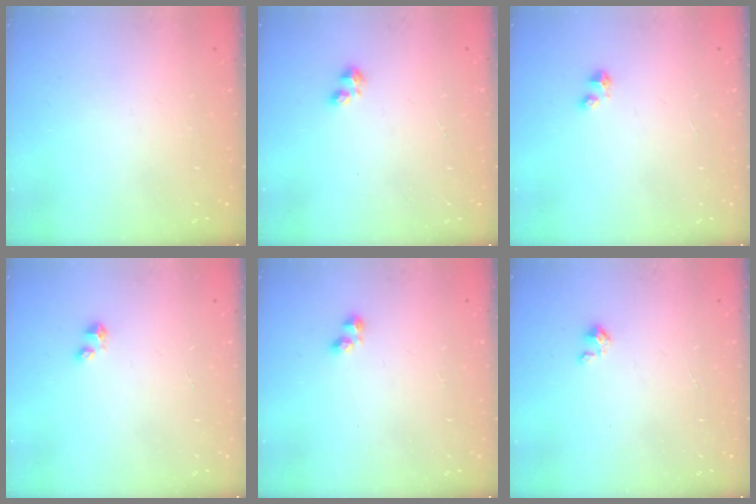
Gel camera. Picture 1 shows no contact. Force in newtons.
{"total": 2.0, "press": 2.0, "slide": 0.4}
{"total": 2.4, "press": 2.4, "slide": 0.1}
{"total": 2.4, "press": 2.4, "slide": 0.1}
{"total": 2.4, "press": 2.3, "slide": 0.9}
{"total": 0.0}